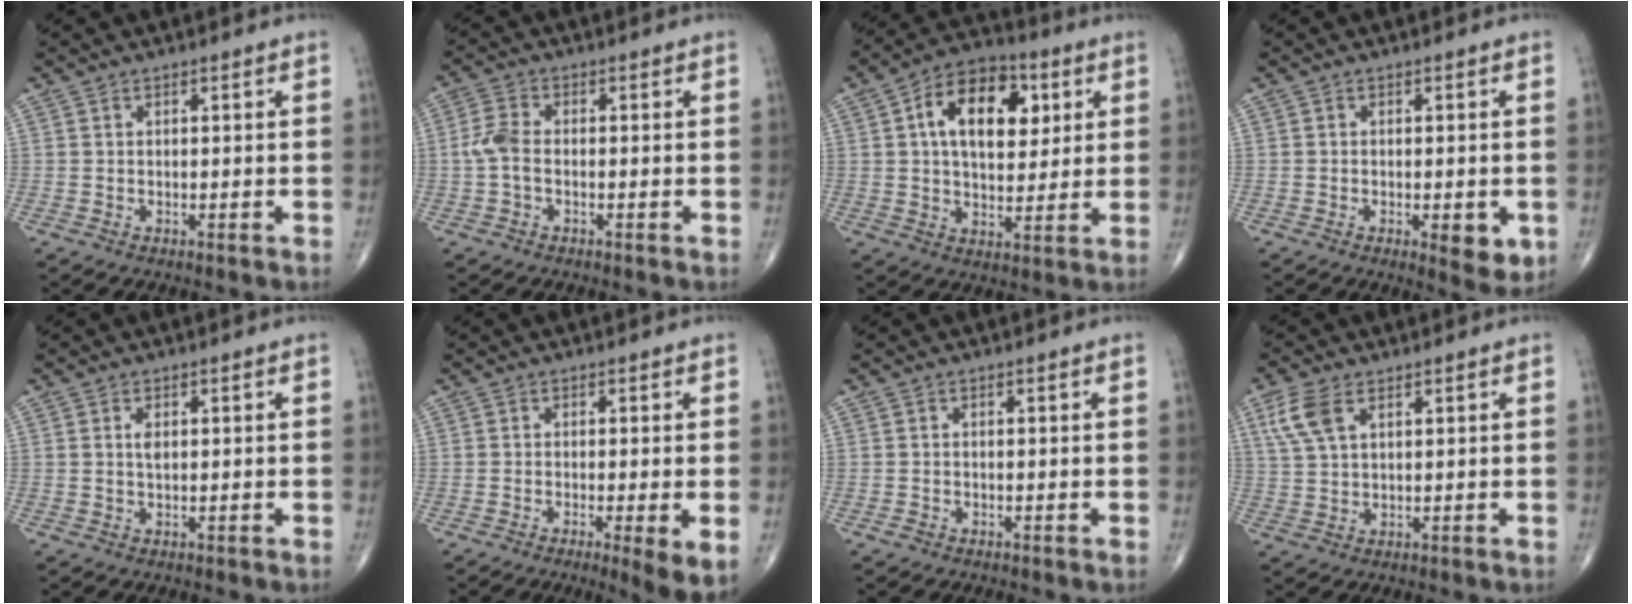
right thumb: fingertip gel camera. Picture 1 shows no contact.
{"total": 4.3, "force": [-0.7, 2.5, 3.4], "torque": [-0.080, 0.012, -0.020]}
{"total": 15.4, "force": [4.2, 9.3, 11.6], "torque": [-0.156, 0.003, 0.063]}
{"total": 5.5, "force": [-1.6, 2.2, 4.8], "torque": [-0.051, -0.008, -0.016]}
{"total": 1.6, "force": [0.3, 0.9, 1.4], "torque": [-0.025, -0.001, 0.005]}
{"total": 5.7, "force": [-1.7, 0.8, 5.3], "torque": [-0.089, -0.018, -0.029]}
{"total": 0.8, "force": [-0.6, 0.6, 0.2], "torque": [-0.004, 0.004, -0.011]}
{"total": 6.1, "force": [2.8, 3.2, 4.4], "torque": [-0.107, 0.003, 0.062]}